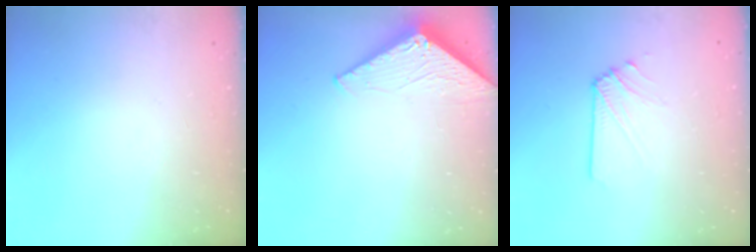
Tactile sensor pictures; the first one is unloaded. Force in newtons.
{"total": 3.1, "press": 3.1, "slide": 0.2}
{"total": 2.9, "press": 2.8, "slide": 0.5}